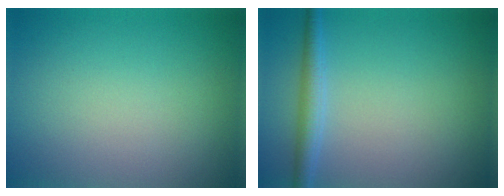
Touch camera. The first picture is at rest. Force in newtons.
{"total": 2.2, "press": 2.2, "slide": 0.0}